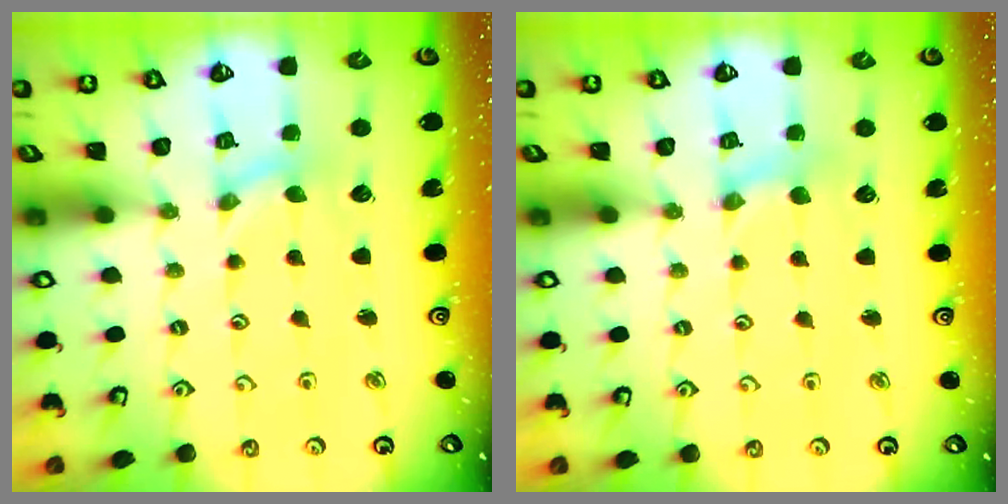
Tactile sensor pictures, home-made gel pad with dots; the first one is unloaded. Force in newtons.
{"total": 2.3, "press": 2.3, "slide": 0.2}